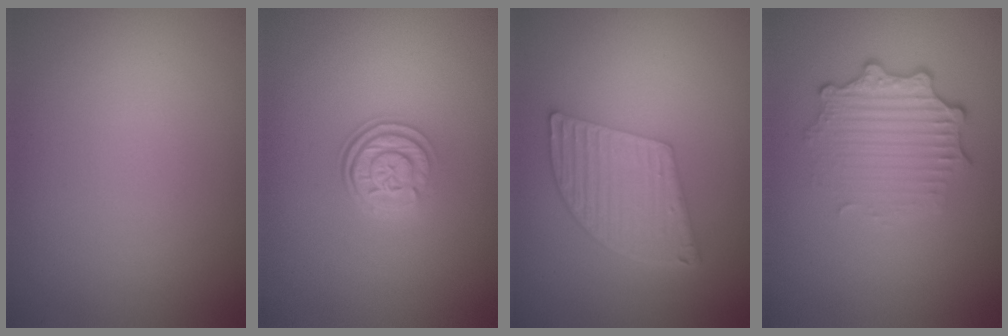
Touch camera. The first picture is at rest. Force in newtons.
{"total": 3.0, "press": 2.4, "slide": 1.8}
{"total": 5.6, "press": 3.9, "slide": 4.0}
{"total": 3.6, "press": 2.8, "slide": 2.2}